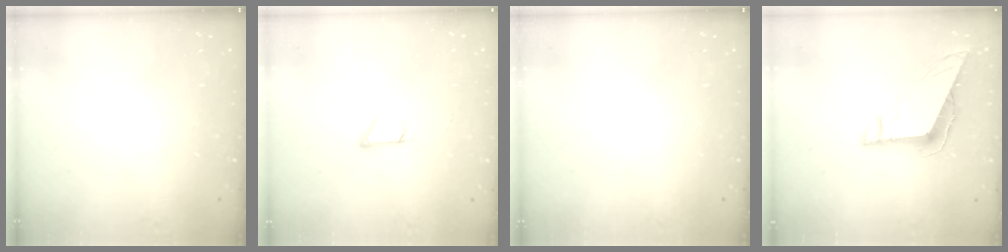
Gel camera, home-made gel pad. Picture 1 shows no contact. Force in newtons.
{"total": 2.9, "press": 2.9, "slide": 0.2}
{"total": 0.0}
{"total": 9.0, "press": 8.9, "slide": 1.5}